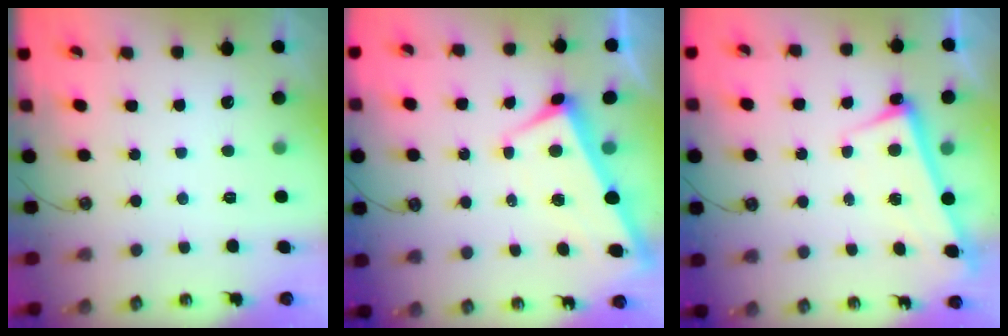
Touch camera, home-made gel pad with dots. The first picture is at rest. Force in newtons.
{"total": 1.8, "press": 1.5, "slide": 0.9}
{"total": 2.6, "press": 2.4, "slide": 0.9}